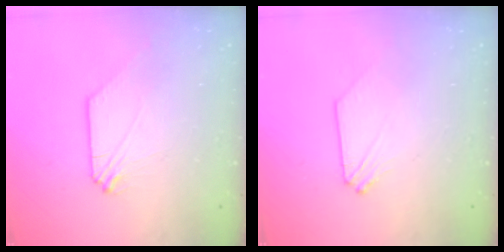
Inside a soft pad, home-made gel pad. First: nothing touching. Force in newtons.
{"total": 0.0}